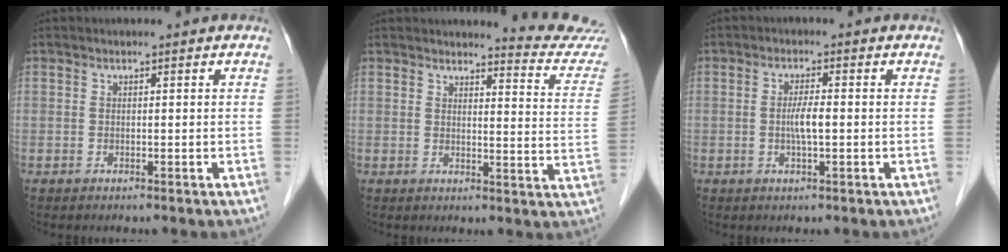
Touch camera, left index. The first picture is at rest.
{"total": 10.1, "force": [10.1, -0.9, 0.1], "torque": [0.000, -0.099, 0.095]}
{"total": 3.1, "force": [-0.5, 0.4, 3.0], "torque": [-0.059, -0.003, -0.012]}